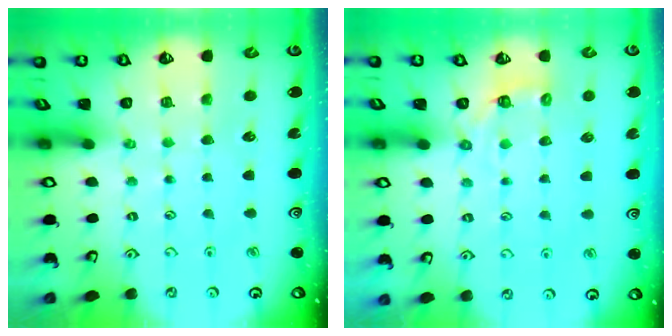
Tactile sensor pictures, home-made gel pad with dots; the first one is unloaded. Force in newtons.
{"total": 3.0, "press": 1.6, "slide": 2.5}